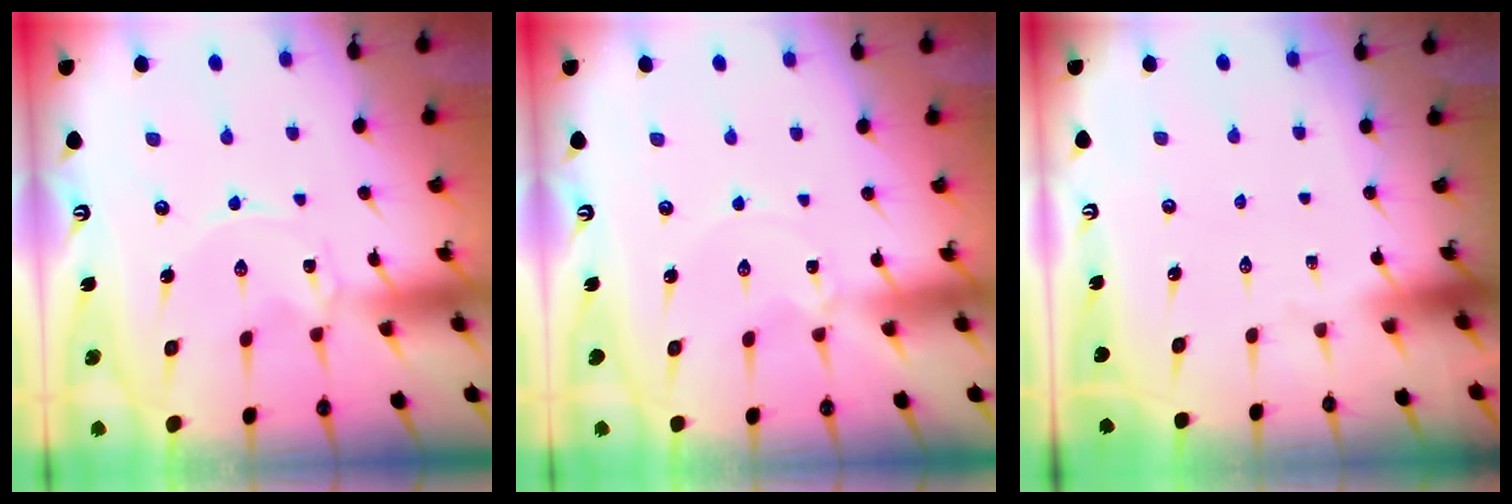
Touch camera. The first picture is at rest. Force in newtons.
{"total": 0.9, "press": 0.9, "slide": 0.2}
{"total": 0.0}